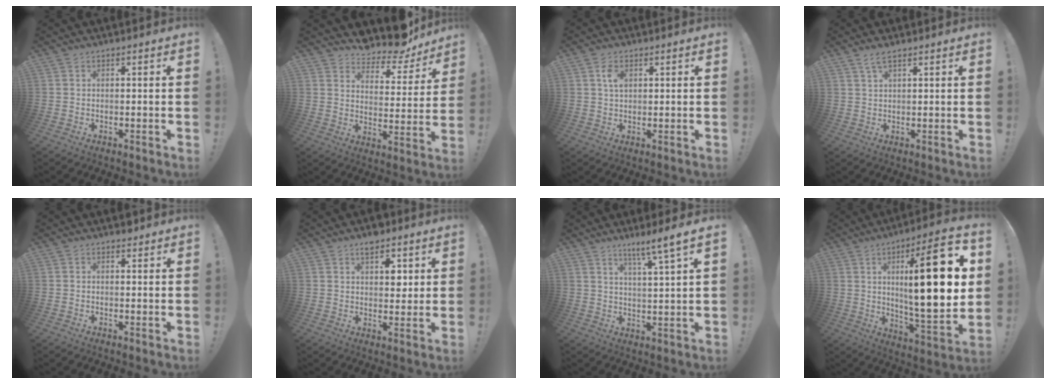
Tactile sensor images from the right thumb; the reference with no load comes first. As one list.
[{"total": 8.6, "force": [7.9, 2.7, 1.9], "torque": [-0.017, -0.081, 0.134]}, {"total": 3.8, "force": [1.2, 2.2, 2.9], "torque": [-0.046, 0.000, 0.019]}, {"total": 3.6, "force": [2.4, 1.1, 2.5], "torque": [-0.043, -0.008, 0.042]}, {"total": 1.0, "force": [0.8, 0.5, 0.2], "torque": [0.003, -0.003, 0.014]}, {"total": 7.6, "force": [3.7, 5.3, 4.0], "torque": [-0.030, -0.020, 0.061]}, {"total": 6.5, "force": [4.6, -1.3, 4.4], "torque": [-0.065, -0.038, 0.067]}, {"total": 25.4, "force": [5.5, 6.7, 23.9], "torque": [-0.362, -0.027, 0.077]}]